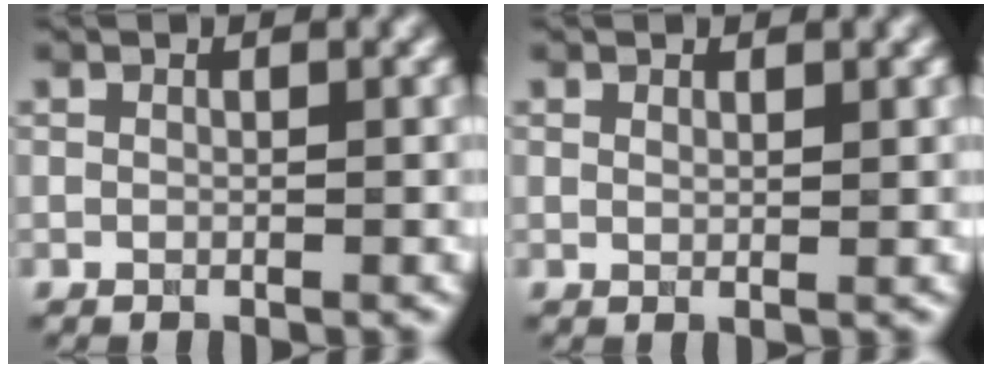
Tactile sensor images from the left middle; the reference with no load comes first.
{"total": 0.7, "force": [0.6, 0.1, 0.4], "torque": [-0.007, -0.002, 0.010]}